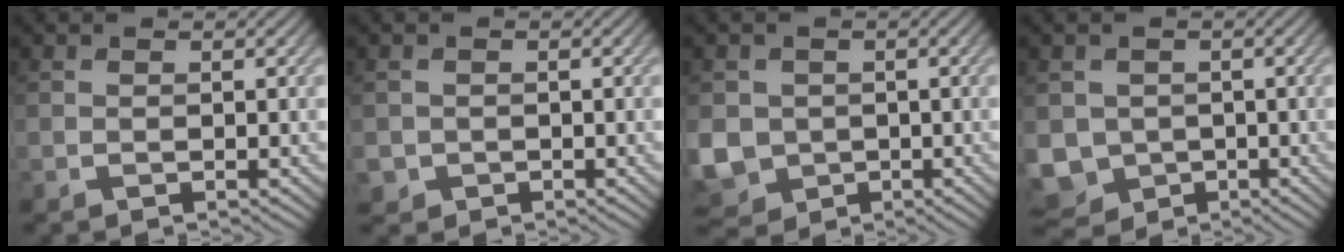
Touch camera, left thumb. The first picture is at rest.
{"total": 1.6, "force": [-0.5, 1.5, 0.2], "torque": [-0.001, -0.009, -0.014]}
{"total": 6.3, "force": [-0.7, 5.7, 2.6], "torque": [-0.091, -0.027, -0.017]}
{"total": 5.5, "force": [-1.0, 5.0, 2.1], "torque": [-0.066, -0.030, -0.020]}